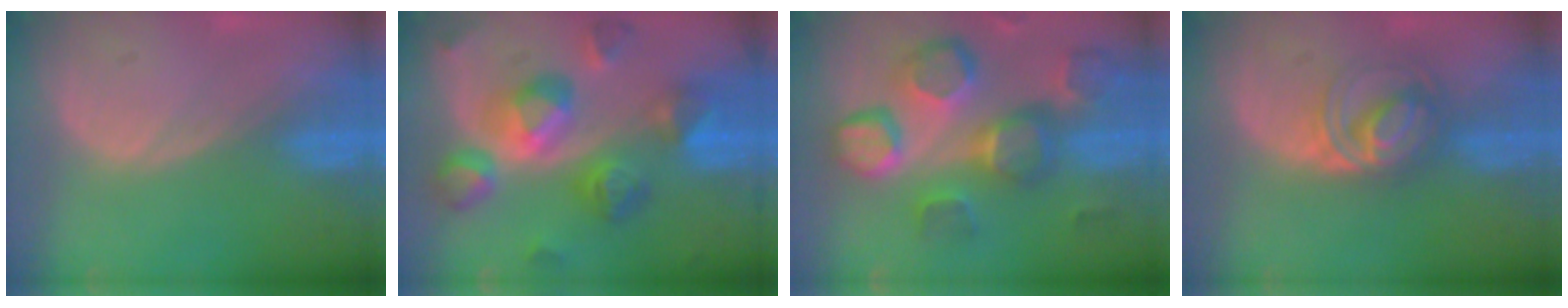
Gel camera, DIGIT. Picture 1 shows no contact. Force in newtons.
{"total": 11.3, "press": 11.2, "slide": 1.0}
{"total": 12.8, "press": 11.2, "slide": 6.2}
{"total": 6.0, "press": 5.6, "slide": 2.2}